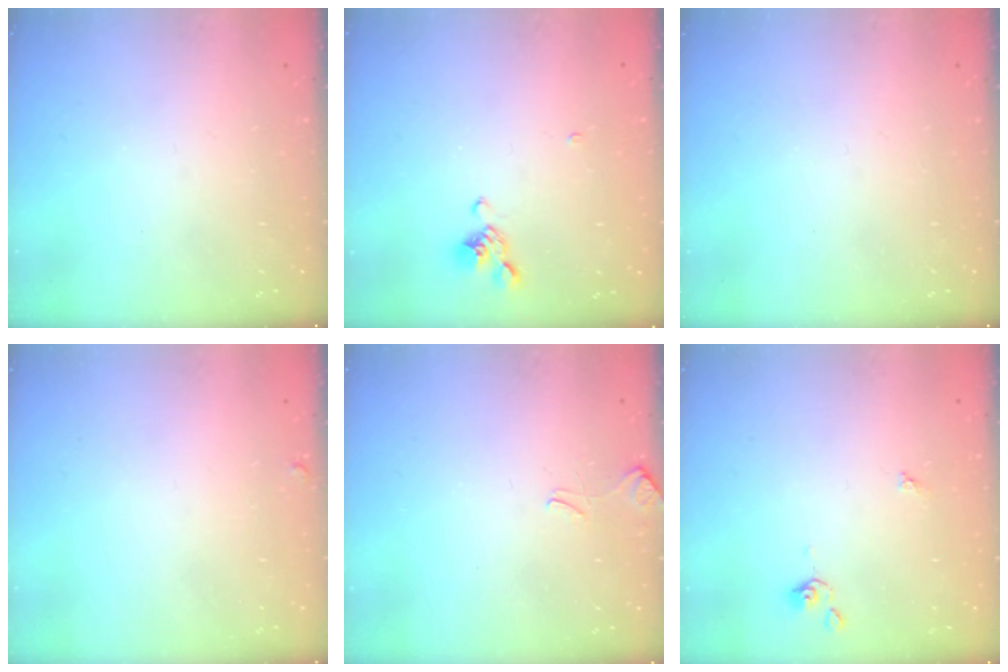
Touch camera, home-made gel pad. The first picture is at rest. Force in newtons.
{"total": 1.8, "press": 1.5, "slide": 1.0}
{"total": 0.0}
{"total": 0.0}
{"total": 1.7, "press": 1.6, "slide": 0.5}
{"total": 2.1, "press": 2.1, "slide": 0.4}